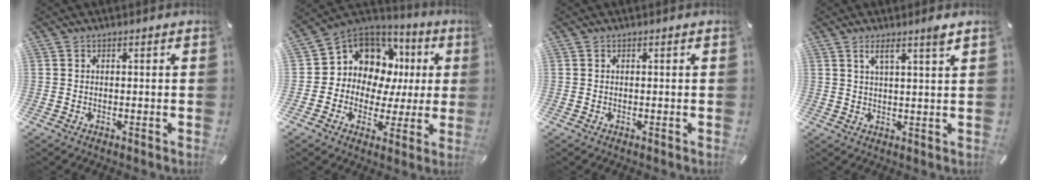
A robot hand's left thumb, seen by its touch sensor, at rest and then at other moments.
{"total": 12.0, "force": [4.5, 10.4, 3.8], "torque": [-0.088, -0.043, 0.094]}
{"total": 0.0}
{"total": 4.6, "force": [2.9, 0.2, 3.6], "torque": [-0.069, -0.008, 0.046]}